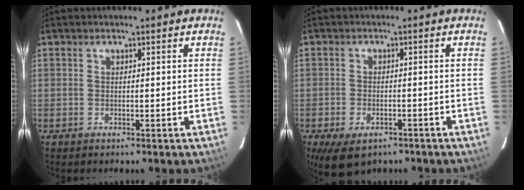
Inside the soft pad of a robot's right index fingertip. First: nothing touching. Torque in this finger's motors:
{"motor_torque": [0.76, -0.69, 0.21, 0.04]}